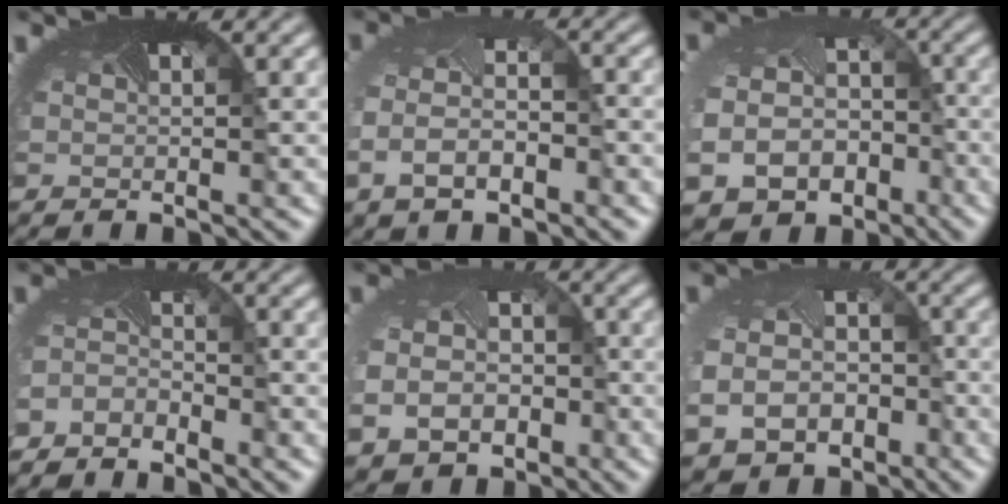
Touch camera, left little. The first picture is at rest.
{"total": 4.3, "force": [-1.4, 2.5, 3.2], "torque": [-0.084, -0.012, -0.033]}
{"total": 12.9, "force": [-6.1, 10.4, 4.6], "torque": [-0.109, -0.078, -0.077]}
{"total": 3.4, "force": [-3.3, 0.6, -0.5], "torque": [-0.013, -0.018, -0.067]}
{"total": 7.8, "force": [-2.8, 6.4, 3.5], "torque": [-0.072, -0.046, -0.035]}
{"total": 9.2, "force": [-4.0, 7.4, 3.9], "torque": [-0.091, -0.058, -0.049]}